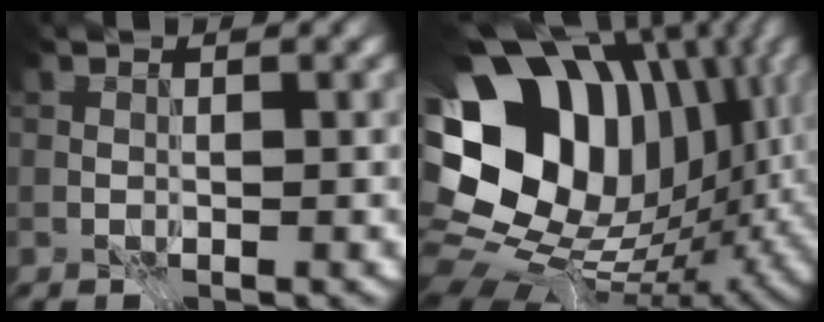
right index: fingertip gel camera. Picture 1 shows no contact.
{"total": 18.5, "force": [3.7, 14.3, 11.2], "torque": [-0.181, -0.004, 0.086]}